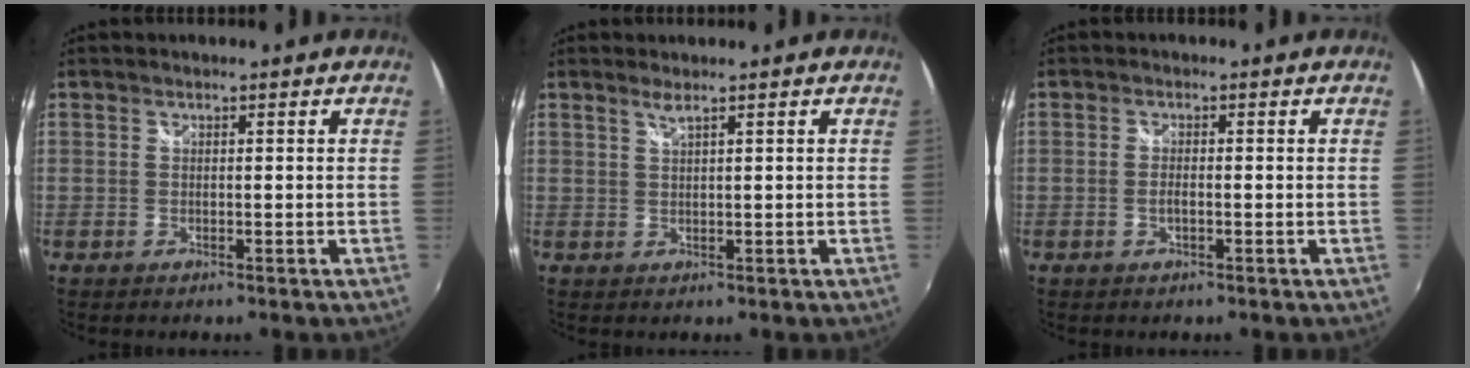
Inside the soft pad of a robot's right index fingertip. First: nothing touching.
{"total": 1.3, "force": [0.9, -0.2, 0.8], "torque": [-0.013, -0.001, 0.016]}
{"total": 1.6, "force": [-0.5, 0.5, 1.4], "torque": [-0.028, -0.001, -0.010]}